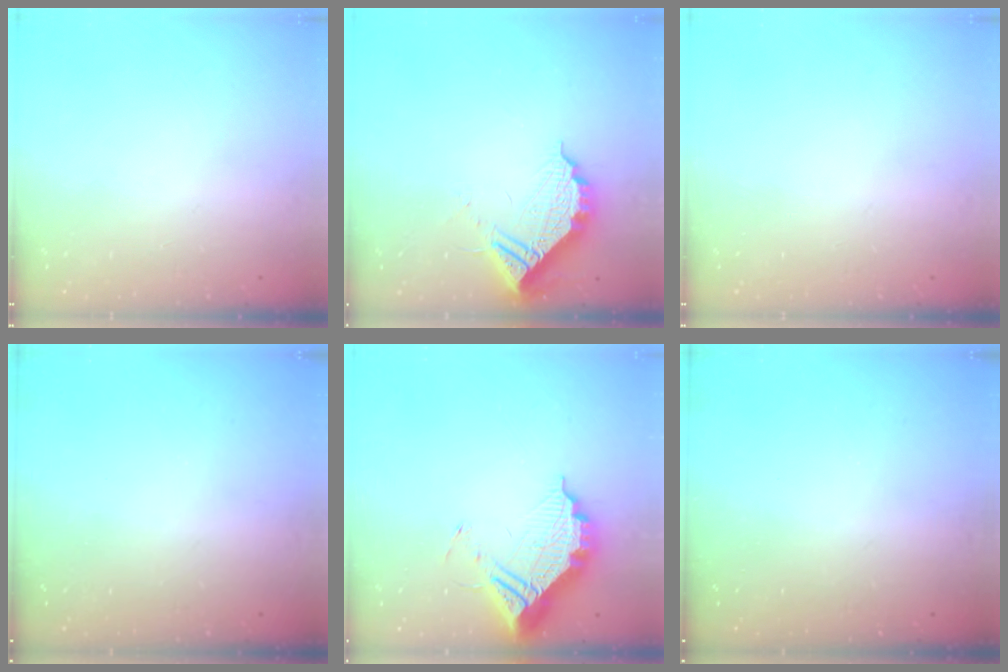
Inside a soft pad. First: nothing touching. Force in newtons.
{"total": 10.8, "press": 10.7, "slide": 1.0}
{"total": 0.0}
{"total": 3.0, "press": 3.0, "slide": 0.3}
{"total": 12.0, "press": 12.0, "slide": 1.1}
{"total": 3.1, "press": 3.1, "slide": 0.1}